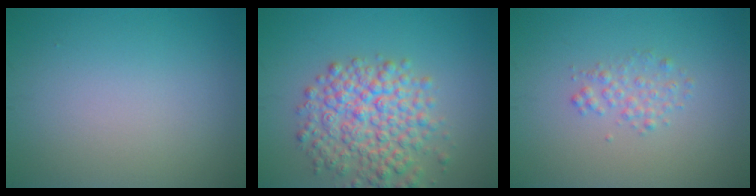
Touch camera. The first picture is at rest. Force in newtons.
{"total": 6.4, "press": 6.4, "slide": 0.3}
{"total": 1.5, "press": 1.5, "slide": 0.0}